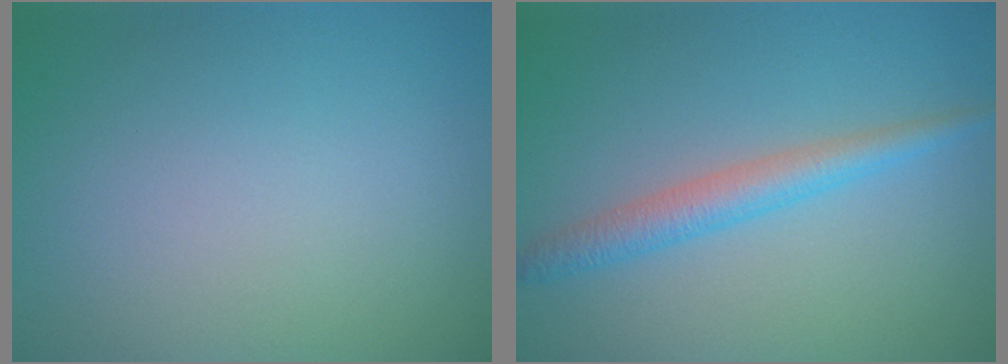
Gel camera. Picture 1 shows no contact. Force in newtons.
{"total": 2.9, "press": 2.9, "slide": 0.1}